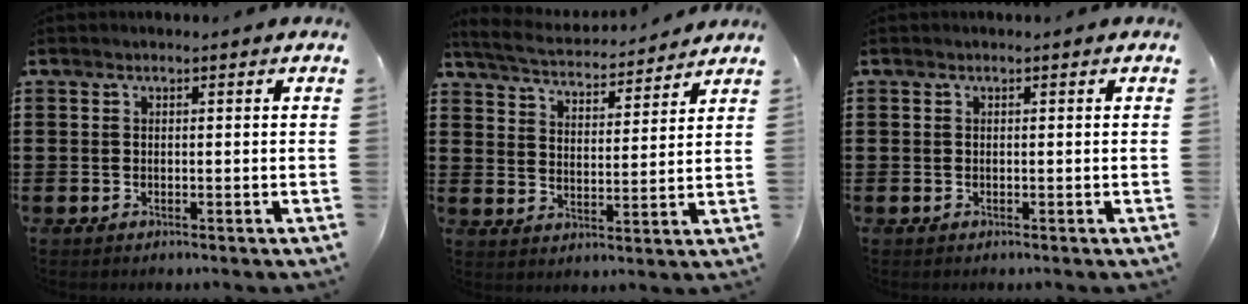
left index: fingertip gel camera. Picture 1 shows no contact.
{"total": 4.5, "force": [4.4, 0.1, 0.7], "torque": [-0.039, -0.030, 0.073]}
{"total": 0.0}